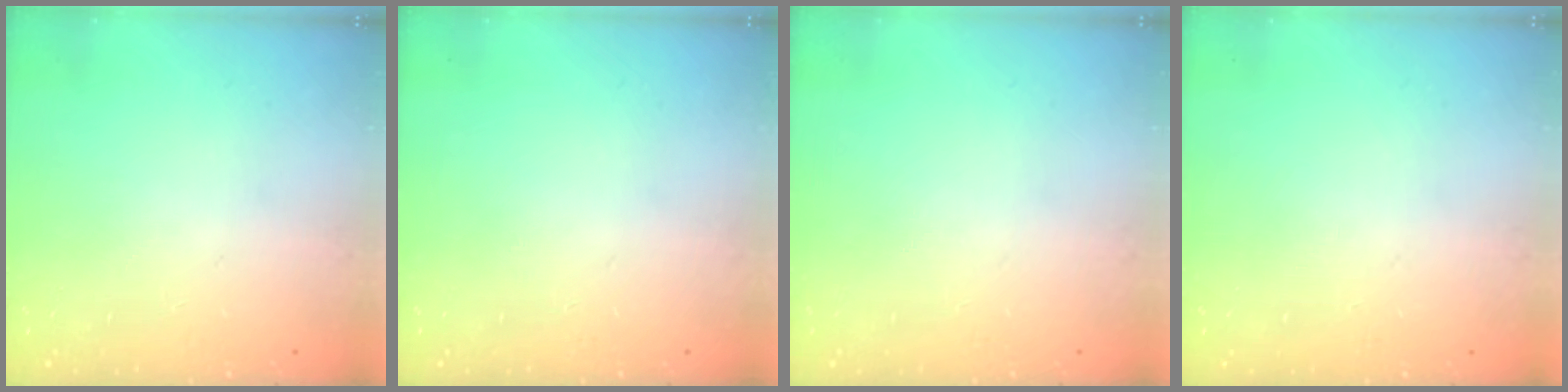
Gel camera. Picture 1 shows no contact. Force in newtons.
{"total": 0.0}
{"total": 0.0}
{"total": 0.0}